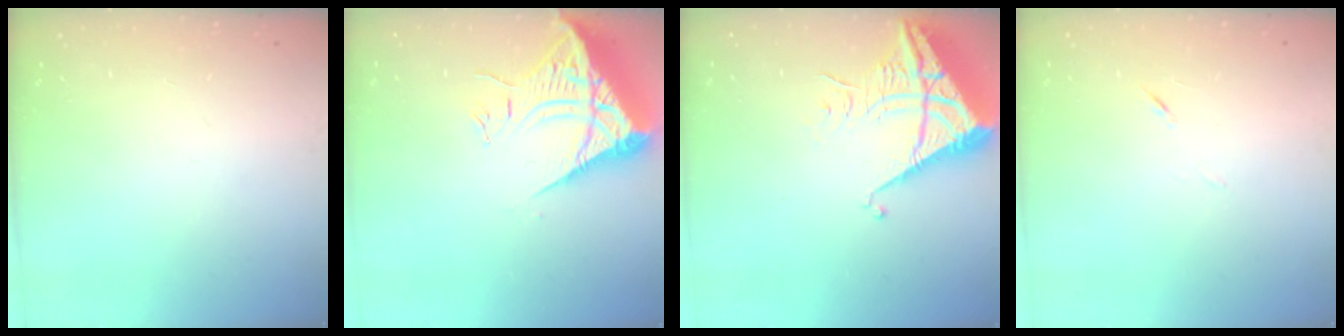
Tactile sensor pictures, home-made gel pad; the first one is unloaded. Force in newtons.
{"total": 10.3, "press": 10.3, "slide": 1.2}
{"total": 7.0, "press": 7.0, "slide": 0.8}
{"total": 4.0, "press": 3.9, "slide": 0.8}